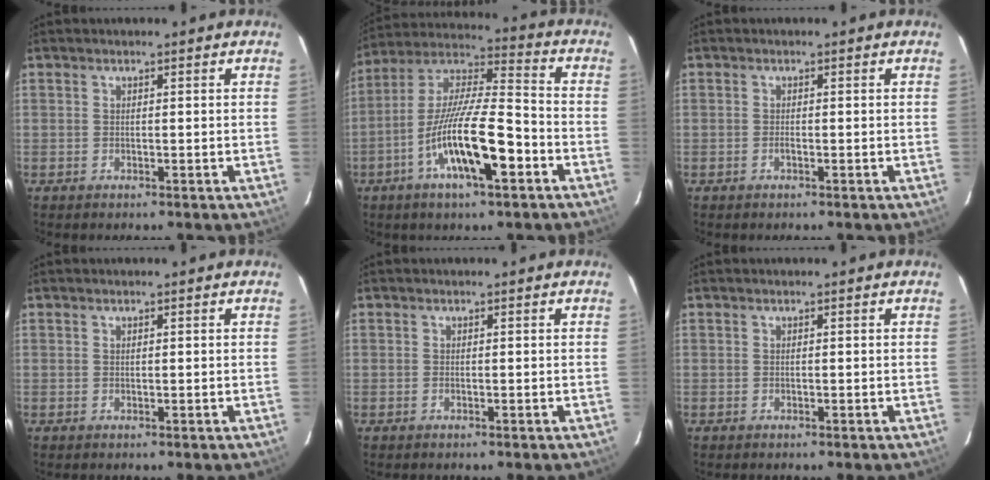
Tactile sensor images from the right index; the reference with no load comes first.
{"total": 16.7, "force": [-6.7, 3.9, 14.8], "torque": [-0.280, -0.010, -0.125]}
{"total": 0.6, "force": [-0.3, 0.2, 0.4], "torque": [-0.007, 0.002, -0.007]}
{"total": 0.0}
{"total": 0.0}
{"total": 0.0}